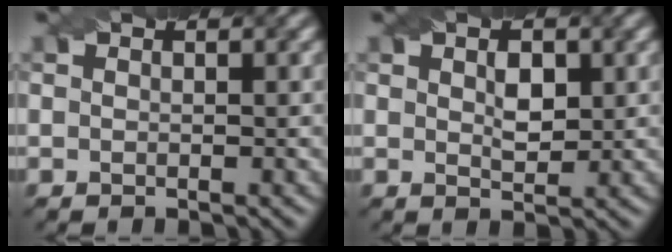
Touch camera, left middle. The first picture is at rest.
{"total": 2.3, "force": [0.7, 1.2, 1.8], "torque": [-0.032, -0.001, 0.015]}